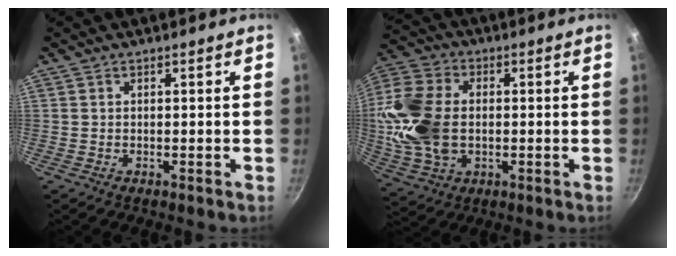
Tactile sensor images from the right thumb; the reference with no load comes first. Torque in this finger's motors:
{"motor_torque": [1.58, 3.04, 1.61, -0.51, 0.21]}